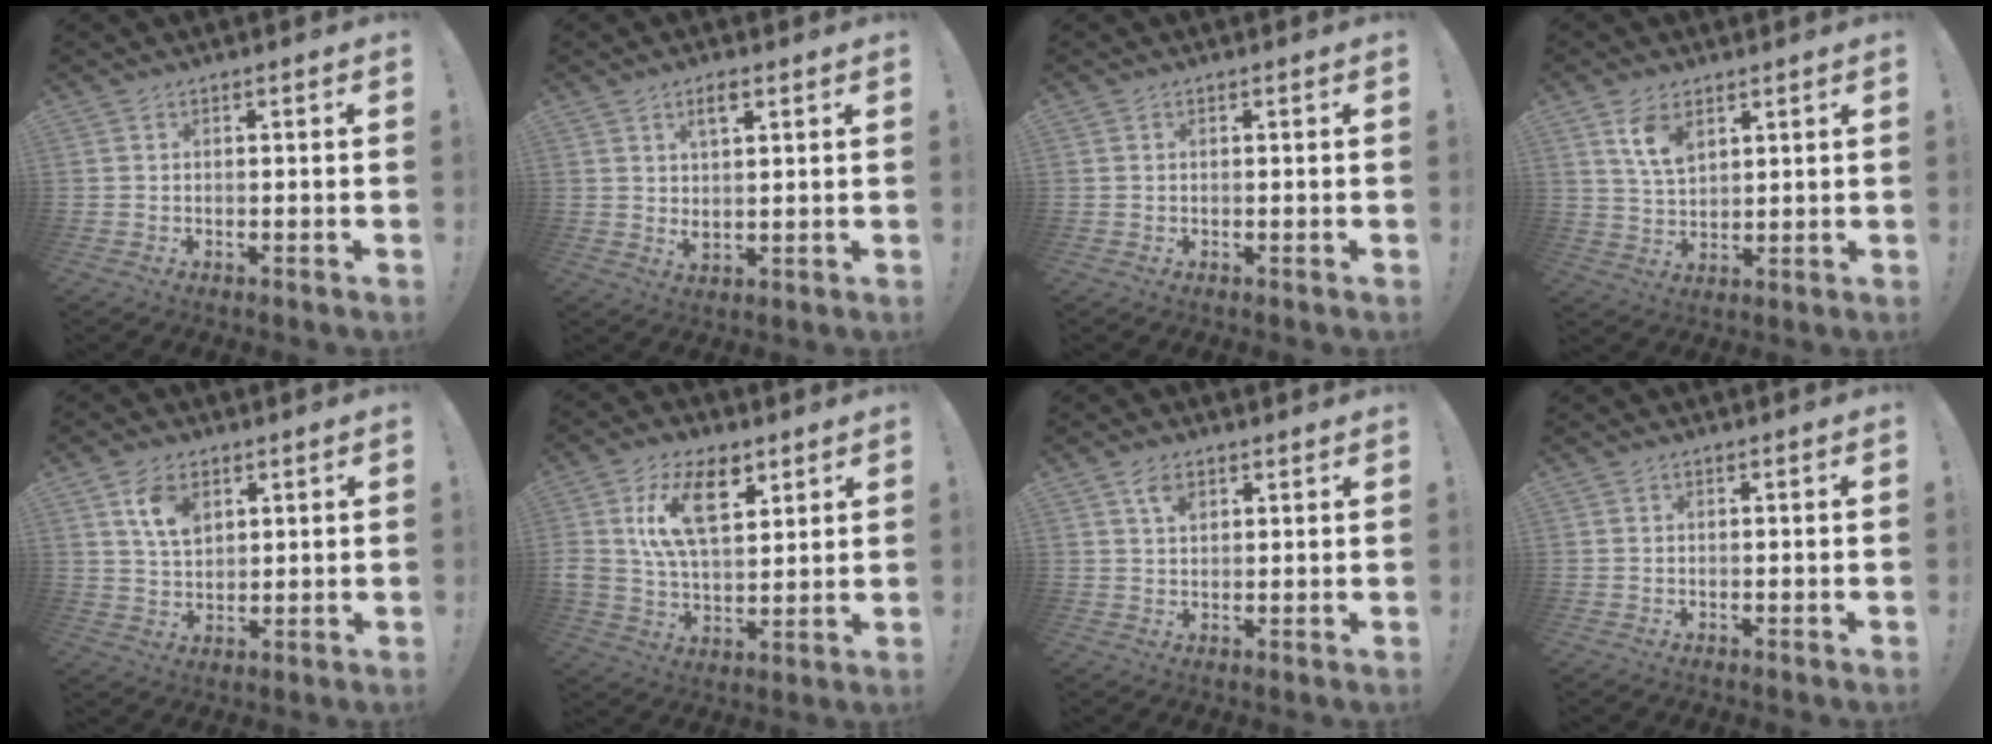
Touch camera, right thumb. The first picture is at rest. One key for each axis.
{"total": 5.3, "fx": 2.7, "fy": 2.1, "fz": 4.1, "tx": -0.067, "ty": -0.009, "tz": 0.045}
{"total": 0.0}
{"total": 8.2, "fx": 4.6, "fy": 4.6, "fz": 4.9, "tx": -0.081, "ty": -0.018, "tz": 0.085}
{"total": 8.3, "fx": 4.2, "fy": 5.1, "fz": 4.9, "tx": -0.079, "ty": -0.011, "tz": 0.079}
{"total": 15.9, "fx": 7.2, "fy": 9.0, "fz": 11.1, "tx": -0.206, "ty": -0.021, "tz": 0.128}
{"total": 4.0, "fx": 2.2, "fy": 2.2, "fz": 2.5, "tx": -0.041, "ty": -0.007, "tz": 0.037}
{"total": 0.0}